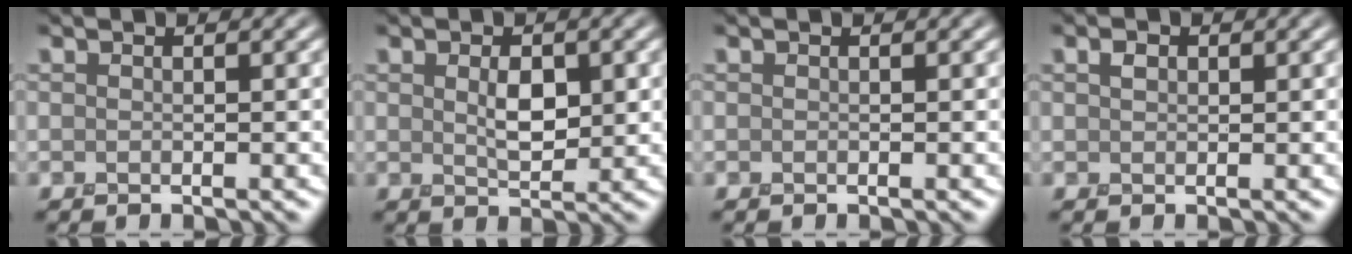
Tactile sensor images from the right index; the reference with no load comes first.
{"total": 2.5, "force": [0.3, 1.4, 2.1], "torque": [-0.043, -0.005, 0.011]}
{"total": 0.0}
{"total": 0.8, "force": [0.3, 0.6, 0.5], "torque": [-0.011, 0.003, 0.003]}